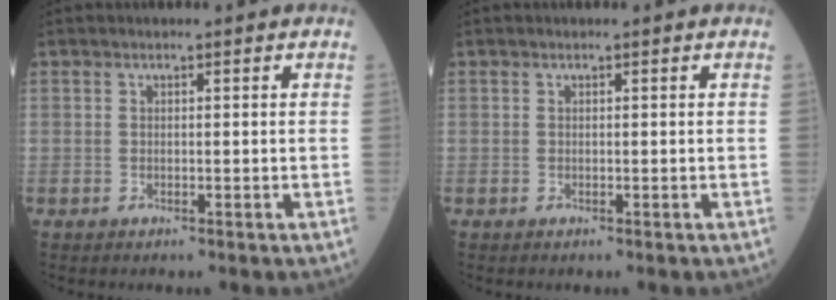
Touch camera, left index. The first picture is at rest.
{"total": 0.0}